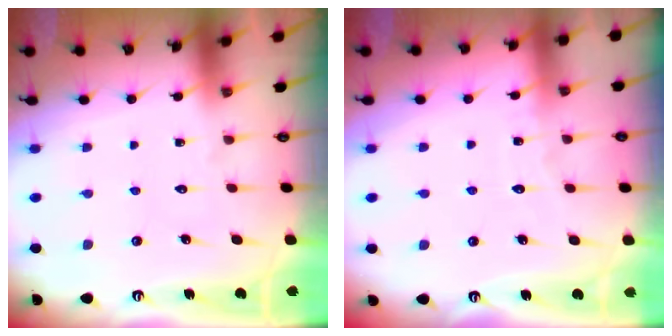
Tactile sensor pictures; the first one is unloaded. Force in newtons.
{"total": 2.7, "press": 2.7, "slide": 0.3}